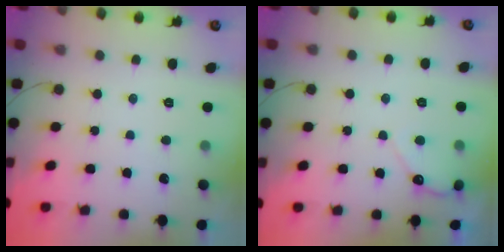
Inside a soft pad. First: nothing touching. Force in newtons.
{"total": 4.1, "press": 4.1, "slide": 0.3}